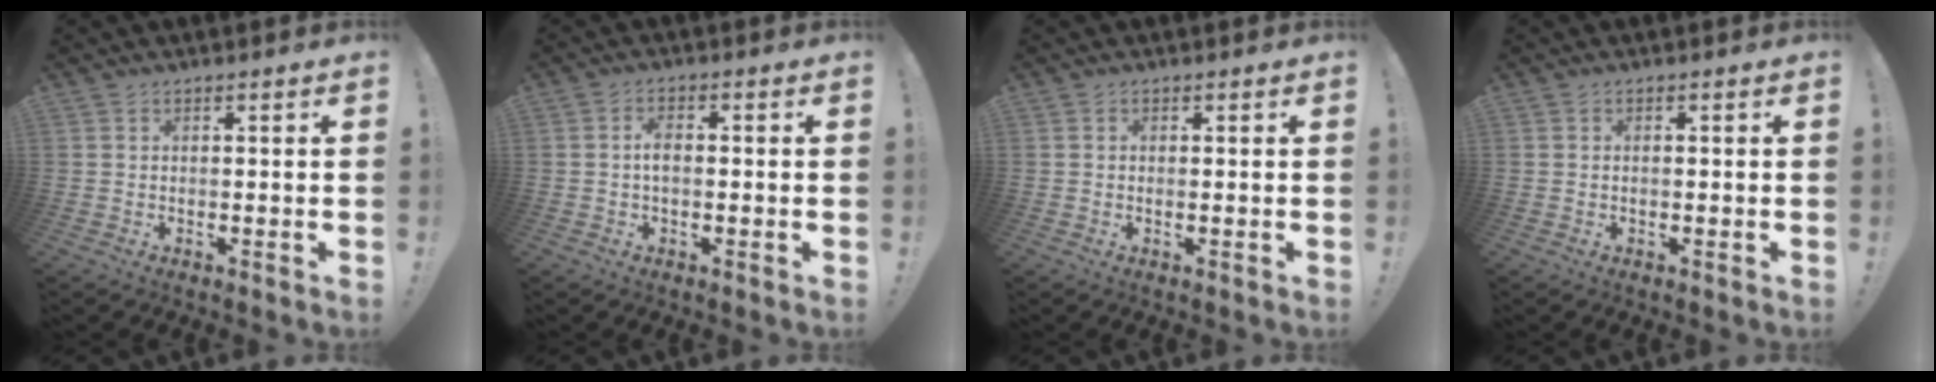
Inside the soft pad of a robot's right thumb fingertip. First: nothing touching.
{"total": 3.5, "force": [0.0, 1.8, 3.0], "torque": [-0.048, 0.003, -0.001]}
{"total": 0.6, "force": [0.2, -0.1, 0.6], "torque": [-0.003, -0.004, 0.001]}
{"total": 0.6, "force": [-0.1, 0.1, 0.5], "torque": [-0.010, 0.000, -0.002]}